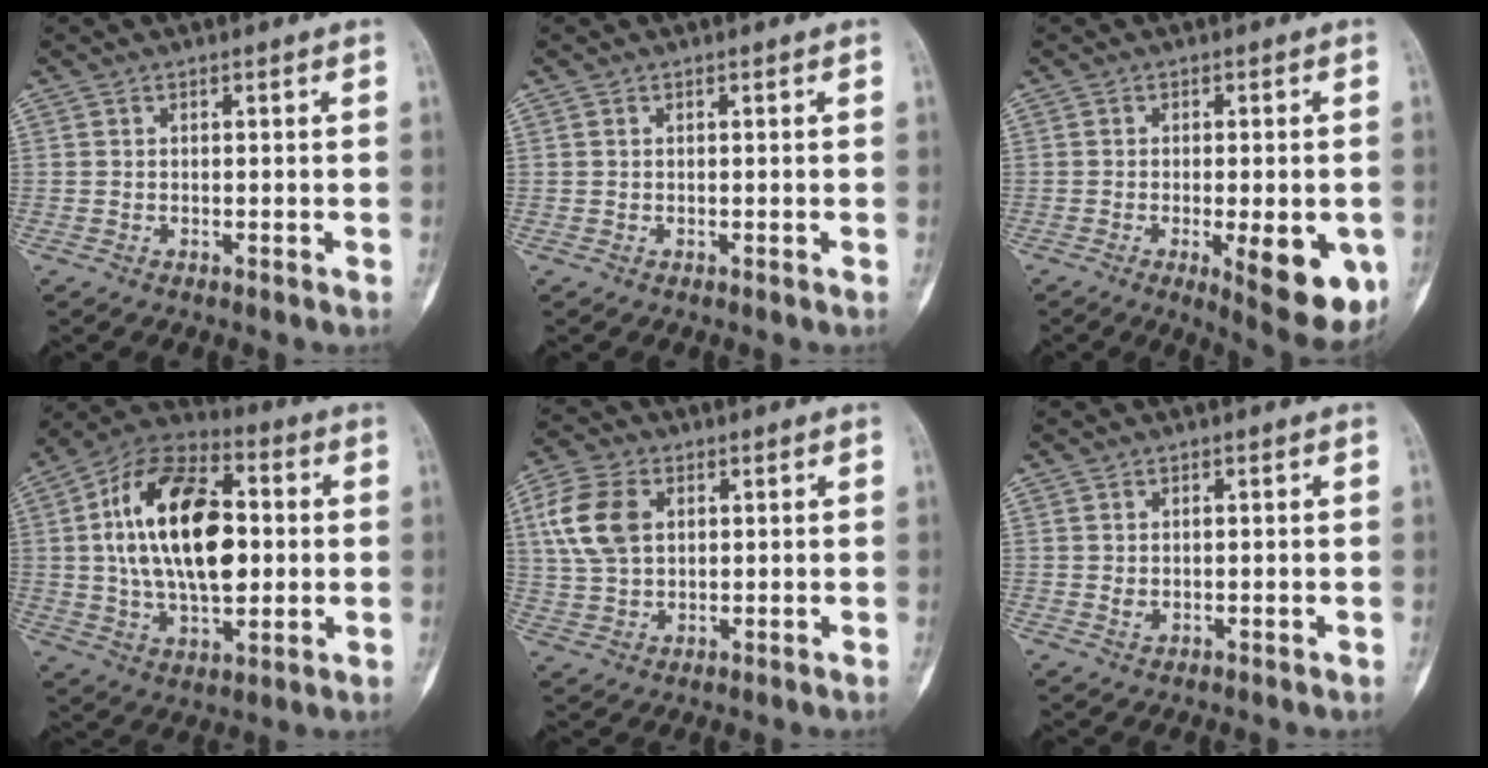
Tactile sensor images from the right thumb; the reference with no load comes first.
{"total": 0.0}
{"total": 13.0, "force": [-3.9, 4.2, 11.7], "torque": [-0.134, -0.013, -0.039]}
{"total": 22.9, "force": [2.3, 12.7, 19.0], "torque": [-0.311, 0.010, 0.036]}
{"total": 10.2, "force": [2.6, 6.9, 7.1], "torque": [-0.142, 0.005, 0.050]}
{"total": 1.5, "force": [0.3, 0.9, 1.2], "torque": [-0.018, 0.000, 0.009]}